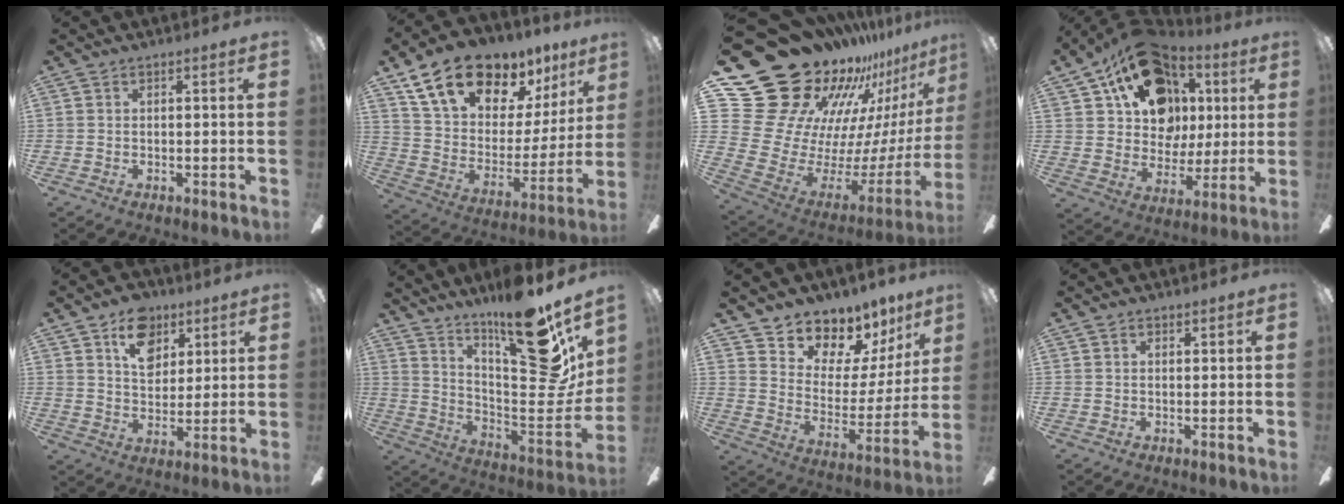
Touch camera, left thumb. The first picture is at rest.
{"total": 18.8, "force": [13.9, 9.4, 8.5], "torque": [-0.154, -0.091, 0.253]}
{"total": 30.5, "force": [22.3, 15.7, 13.6], "torque": [-0.205, -0.219, 0.464]}
{"total": 20.2, "force": [10.2, 14.5, 9.7], "torque": [-0.159, -0.044, 0.196]}
{"total": 11.3, "force": [6.2, 7.9, 5.3], "torque": [-0.061, -0.019, 0.111]}
{"total": 22.7, "force": [16.0, 6.0, 14.9], "torque": [-0.185, -0.129, 0.258]}
{"total": 10.6, "force": [9.3, 5.0, 1.0], "torque": [-0.018, -0.101, 0.167]}
{"total": 0.8, "force": [0.7, 0.4, 0.1], "torque": [-0.003, 0.001, 0.014]}